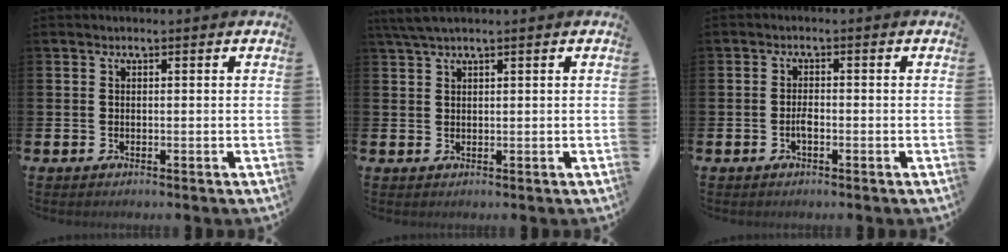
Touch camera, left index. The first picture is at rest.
{"total": 2.4, "force": [1.9, 0.1, 1.5], "torque": [-0.034, 0.003, 0.035]}
{"total": 1.6, "force": [-0.6, 0.6, 1.3], "torque": [-0.019, 0.000, -0.014]}